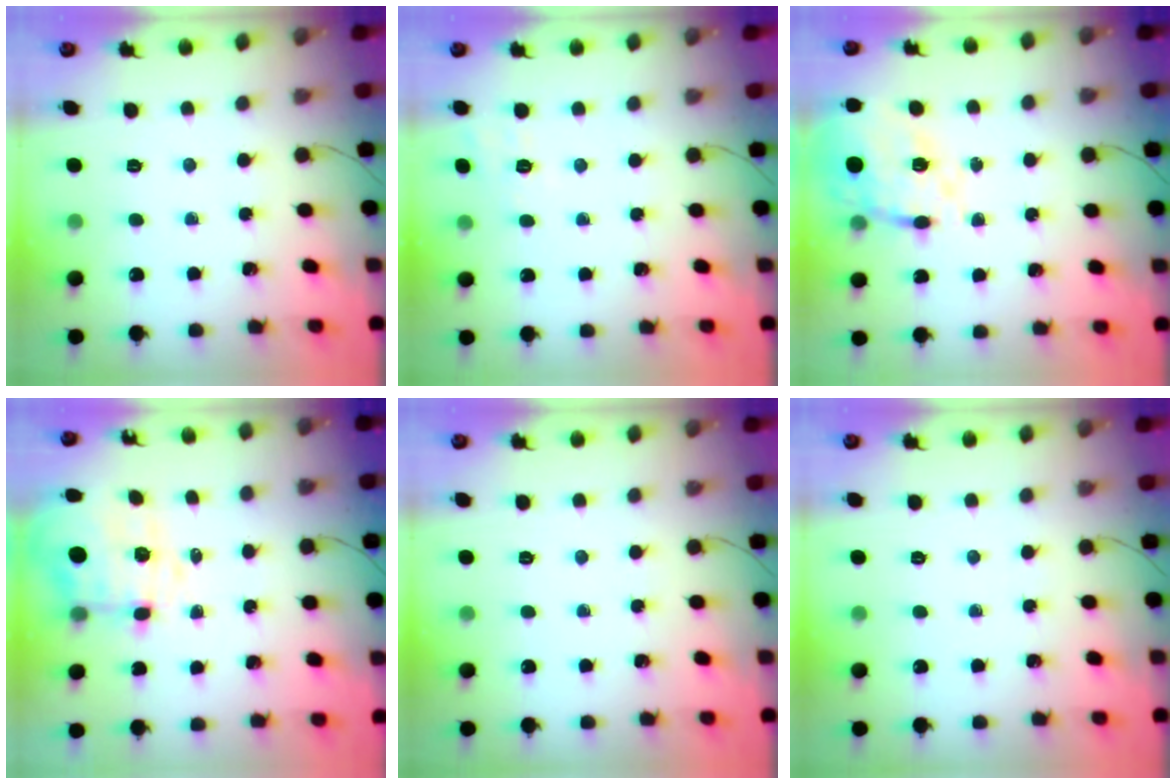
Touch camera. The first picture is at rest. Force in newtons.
{"total": 2.4, "press": 1.2, "slide": 2.1}
{"total": 20.5, "press": 20.2, "slide": 3.8}
{"total": 6.4, "press": 5.6, "slide": 3.1}
{"total": 0.0}
{"total": 0.0}